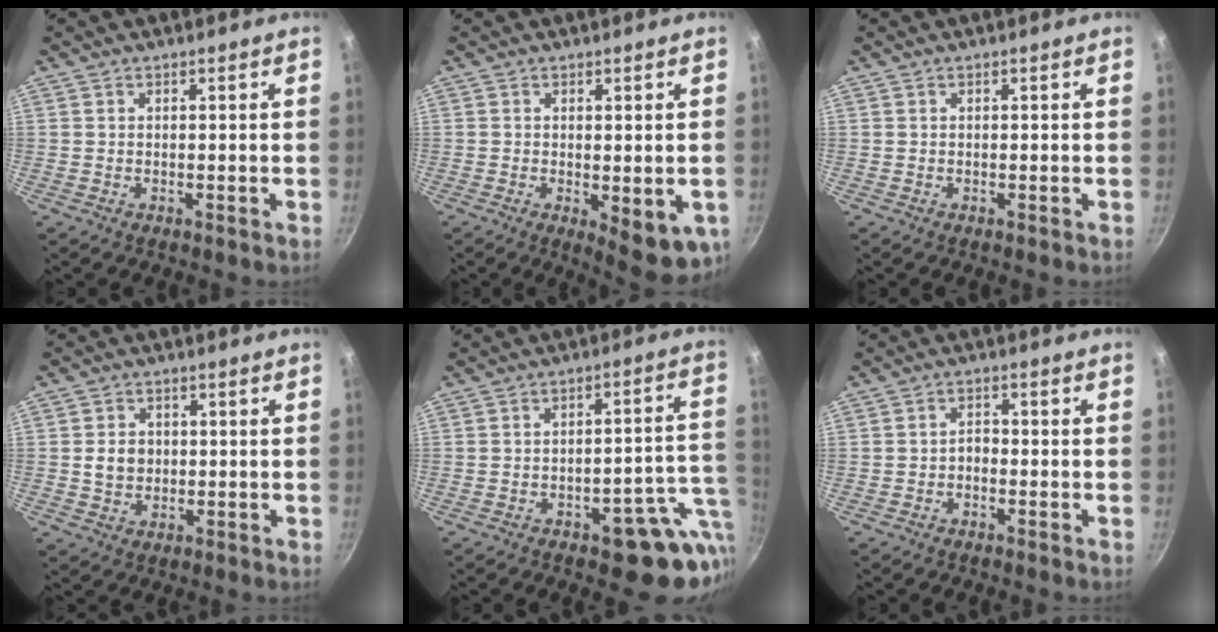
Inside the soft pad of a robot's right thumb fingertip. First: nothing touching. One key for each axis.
{"total": 9.3, "fx": -2.9, "fy": 3.5, "fz": 8.1, "tx": -0.095, "ty": -0.015, "tz": -0.032}
{"total": 0.0}
{"total": 4.4, "fx": 0.1, "fy": 3.7, "fz": 2.4, "tx": -0.025, "ty": 0.002, "tz": 0.004}
{"total": 15.6, "fx": -6.1, "fy": 6.3, "fz": 12.9, "tx": -0.096, "ty": 0.051, "tz": -0.064}
{"total": 2.1, "fx": -0.9, "fy": 1.4, "fz": 1.3, "tx": -0.012, "ty": 0.013, "tz": -0.021}